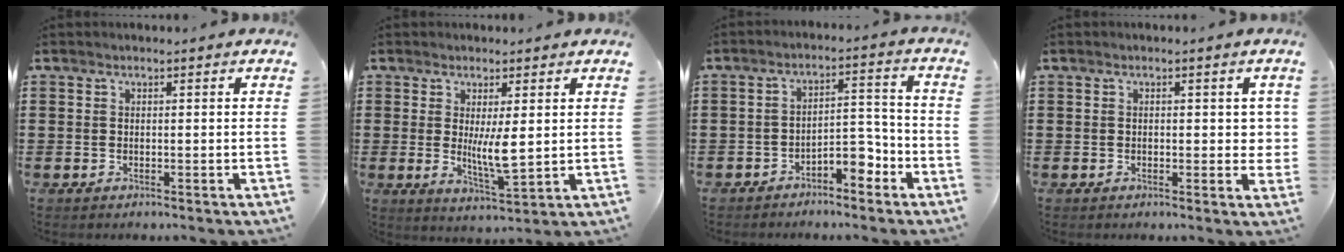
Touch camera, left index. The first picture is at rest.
{"total": 5.8, "force": [1.0, 1.5, 5.6], "torque": [-0.097, -0.015, 0.013]}
{"total": 5.0, "force": [-3.9, 1.7, 2.7], "torque": [-0.045, 0.018, -0.074]}
{"total": 2.5, "force": [0.2, 1.4, 2.1], "torque": [-0.024, 0.002, -0.001]}